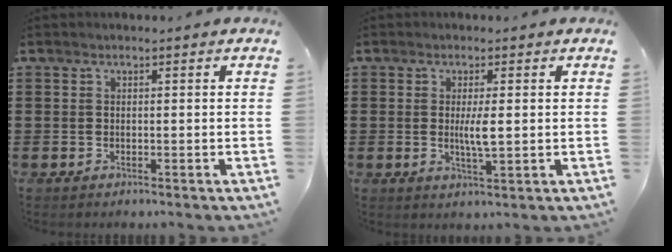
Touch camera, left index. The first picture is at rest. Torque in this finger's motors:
{"motor_torque": [0.80, 0.03, 0.48, 0.10]}